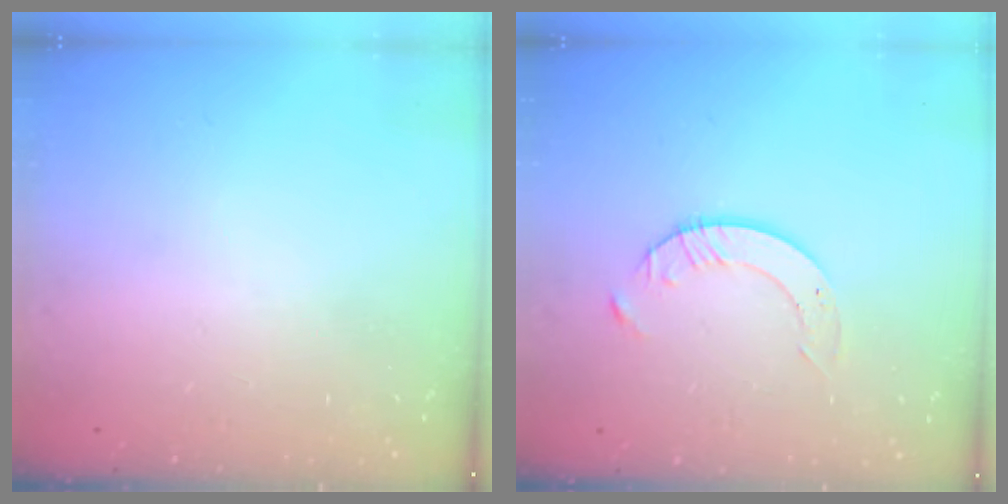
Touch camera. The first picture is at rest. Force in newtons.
{"total": 3.1, "press": 3.1, "slide": 0.4}